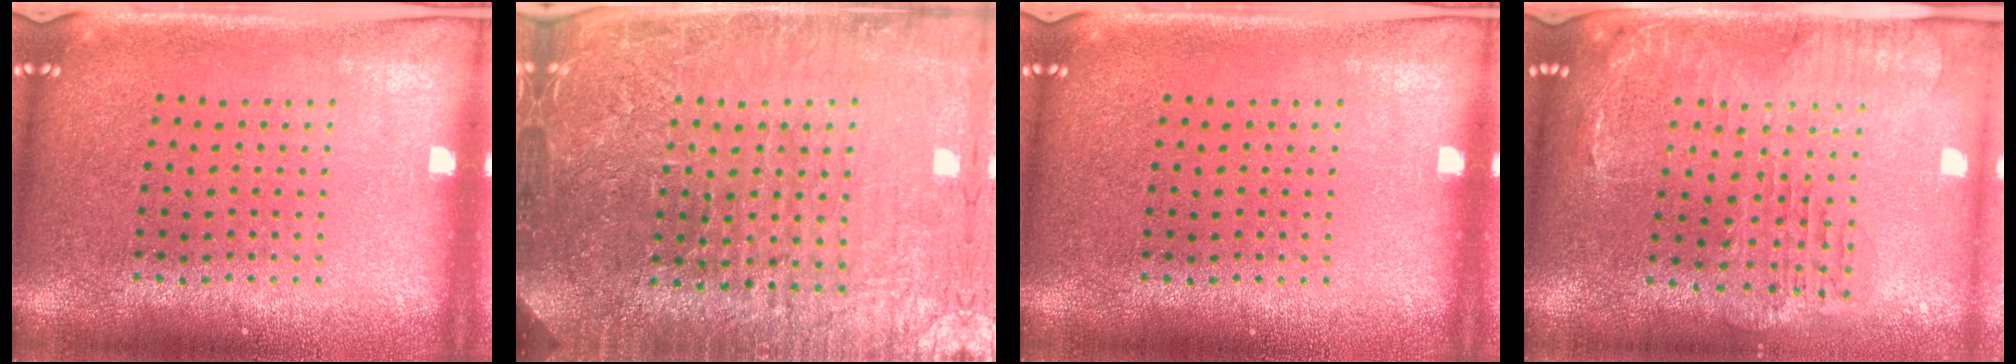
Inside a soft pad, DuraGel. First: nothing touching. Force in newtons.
{"total": 5.9, "press": 5.3, "slide": 2.6}
{"total": 0.0}
{"total": 1.5, "press": 1.4, "slide": 0.4}